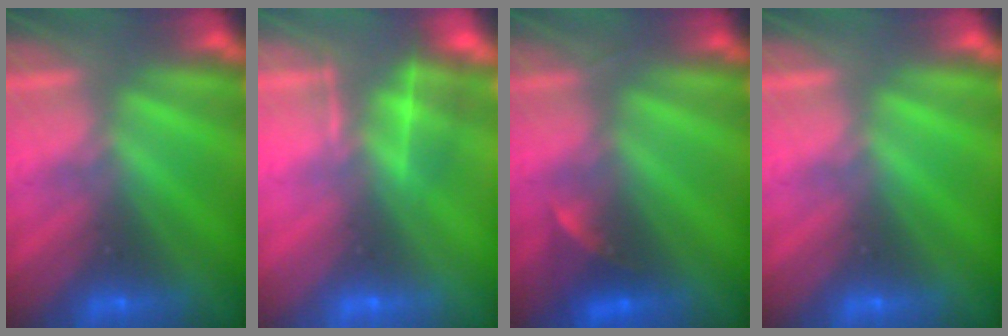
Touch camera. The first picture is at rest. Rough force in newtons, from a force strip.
{"total": 5.1}
{"total": 2.3}
{"total": 0.0}